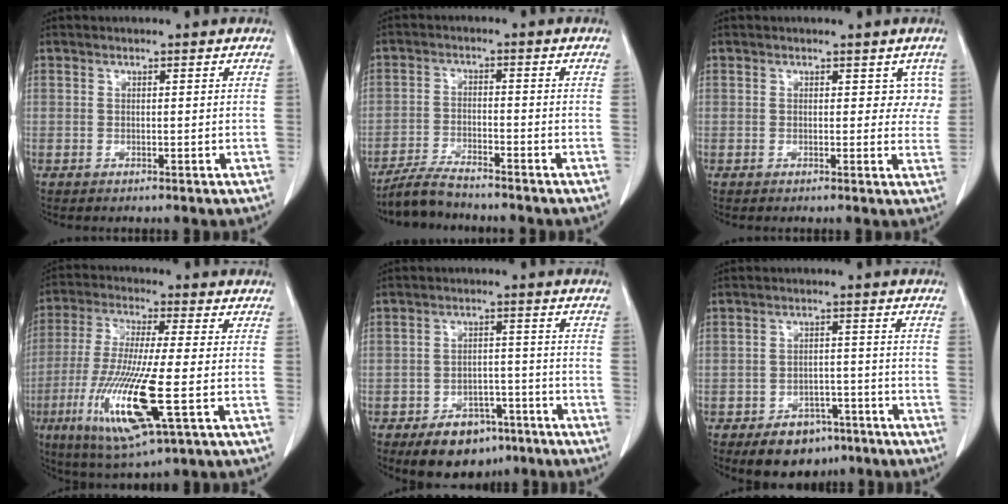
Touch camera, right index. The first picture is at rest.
{"total": 5.9, "force": [-5.4, 0.5, 2.1], "torque": [-0.036, -0.018, -0.100]}
{"total": 2.9, "force": [1.3, 2.1, 1.5], "torque": [0.002, 0.005, 0.011]}
{"total": 15.9, "force": [-4.8, 1.5, 15.1], "torque": [-0.314, -0.034, -0.087]}
{"total": 8.8, "force": [-5.8, 5.3, 4.0], "torque": [-0.057, 0.010, -0.082]}
{"total": 6.3, "force": [-4.1, 4.2, 2.3], "torque": [-0.031, 0.006, -0.053]}